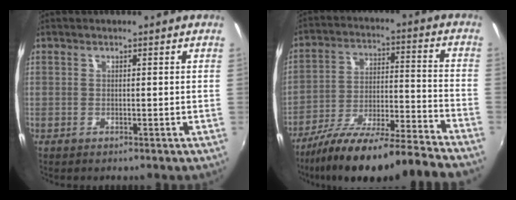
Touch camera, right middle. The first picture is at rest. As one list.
[{"total": 22.5, "force": [-19.5, -0.4, 11.1], "torque": [-0.188, -0.047, -0.308]}]